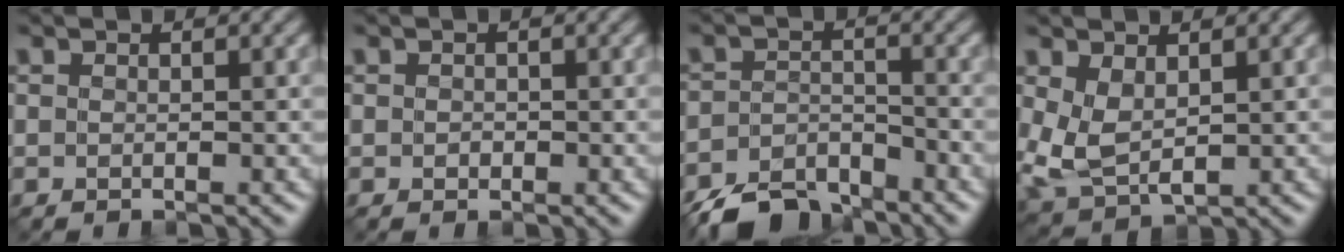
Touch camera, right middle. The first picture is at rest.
{"total": 0.6, "force": [-0.1, 0.5, 0.3], "torque": [-0.004, -0.005, -0.003]}
{"total": 6.1, "force": [-5.2, 2.3, 2.1], "torque": [-0.037, -0.010, -0.098]}
{"total": 4.2, "force": [0.6, 2.7, 3.2], "torque": [-0.089, -0.009, 0.021]}